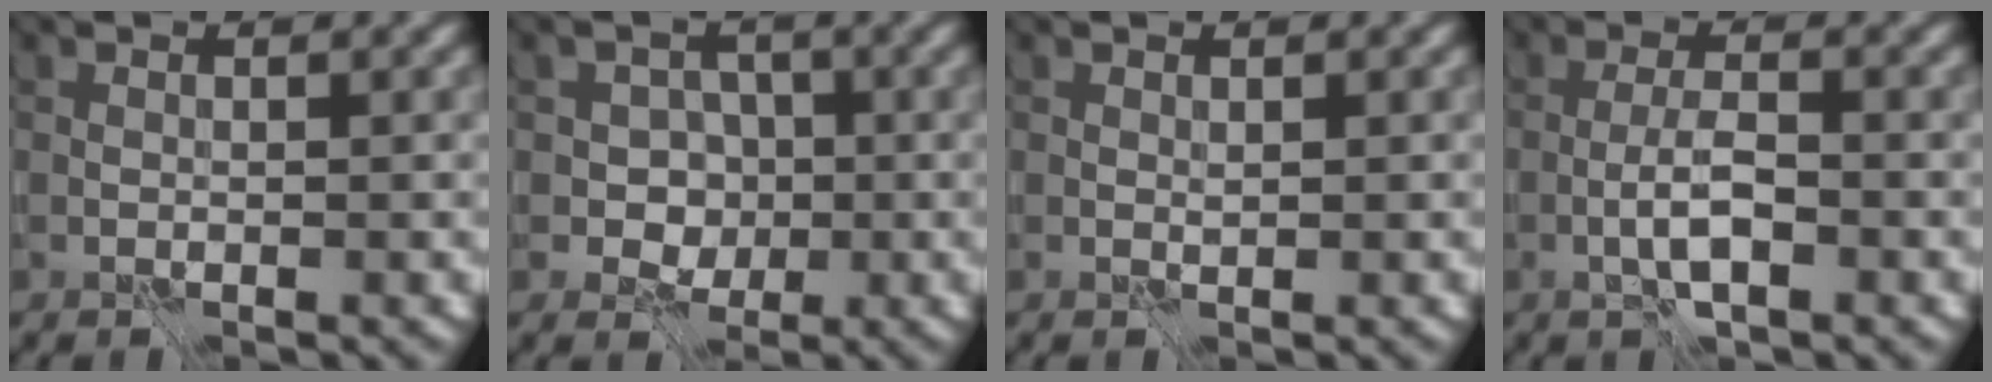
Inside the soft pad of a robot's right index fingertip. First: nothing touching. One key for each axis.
{"total": 4.3, "fx": -0.3, "fy": 3.9, "fz": 1.8, "tx": 0.000, "ty": 0.012, "tz": -0.031}
{"total": 0.0}
{"total": 2.6, "fx": -1.3, "fy": 0.4, "fz": 2.2, "tx": -0.045, "ty": 0.002, "tz": -0.026}